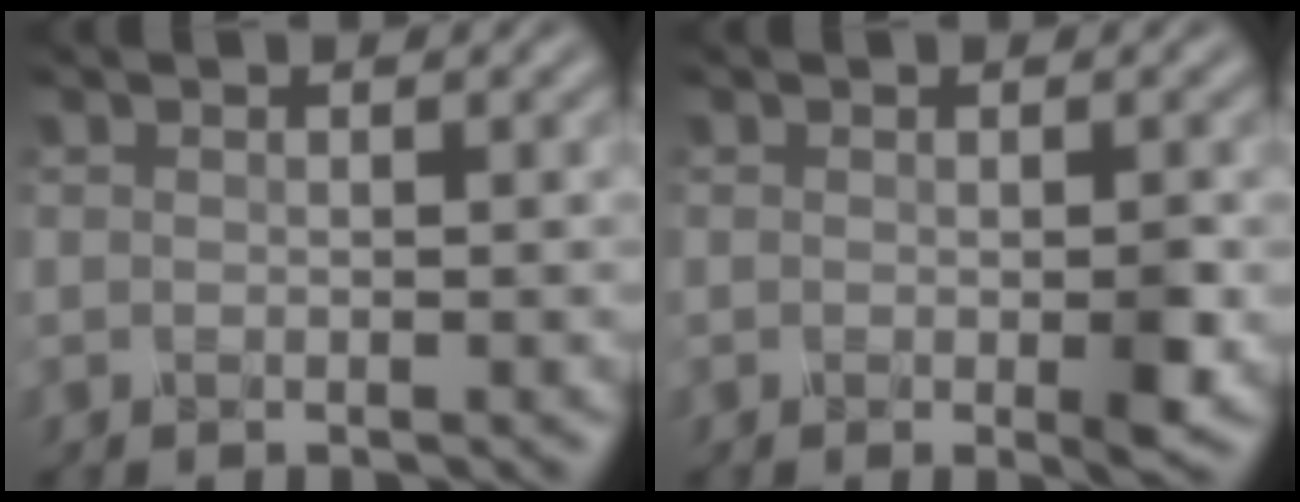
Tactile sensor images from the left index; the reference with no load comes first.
{"total": 2.1, "force": [-0.8, 0.2, 1.9], "torque": [-0.048, -0.006, -0.007]}